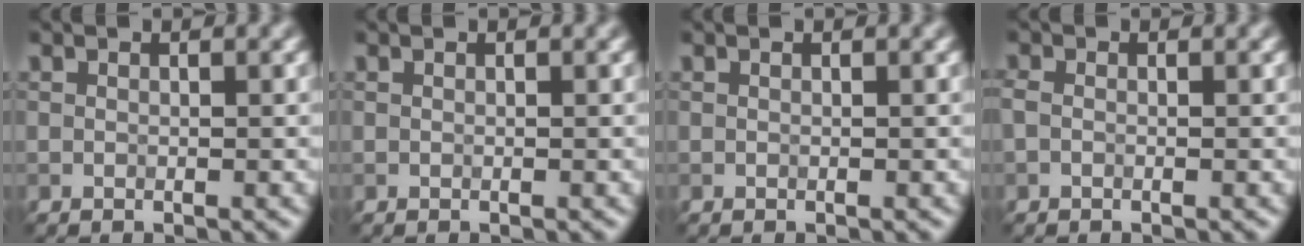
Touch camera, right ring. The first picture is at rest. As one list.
[{"total": 0.0}, {"total": 0.0}, {"total": 0.8, "force": [-0.3, 0.5, 0.6], "torque": [-0.016, -0.001, -0.010]}]